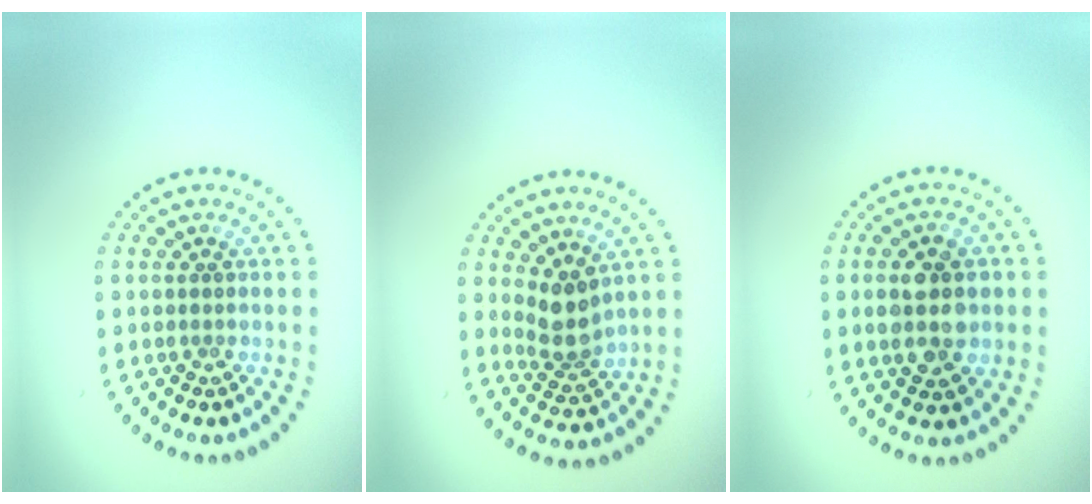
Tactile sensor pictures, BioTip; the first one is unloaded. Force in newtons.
{"total": 2.9, "press": 2.3, "slide": 1.8}
{"total": 4.1, "press": 4.1, "slide": 0.2}